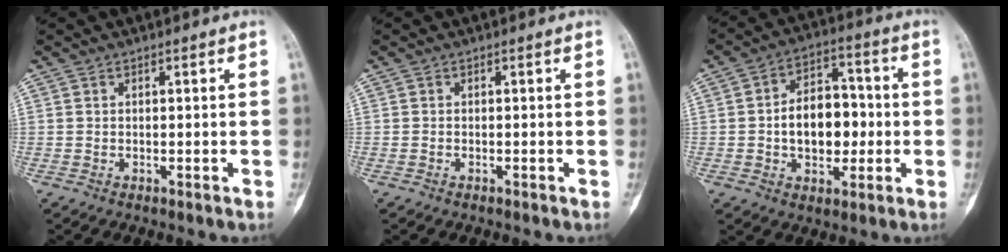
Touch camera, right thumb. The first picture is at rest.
{"total": 0.0}
{"total": 12.3, "force": [-1.0, 8.2, 9.0], "torque": [-0.099, 0.028, -0.019]}